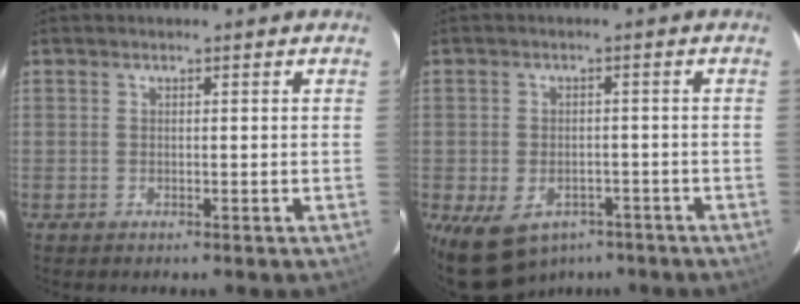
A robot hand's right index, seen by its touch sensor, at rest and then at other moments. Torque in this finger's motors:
{"motor_torque": [1.09, -0.93, 0.36, 0.08]}